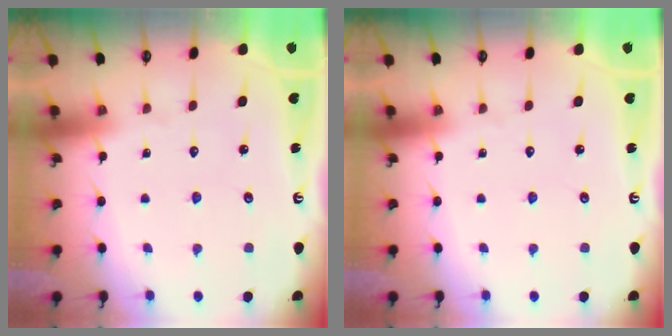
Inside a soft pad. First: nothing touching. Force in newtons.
{"total": 0.0}